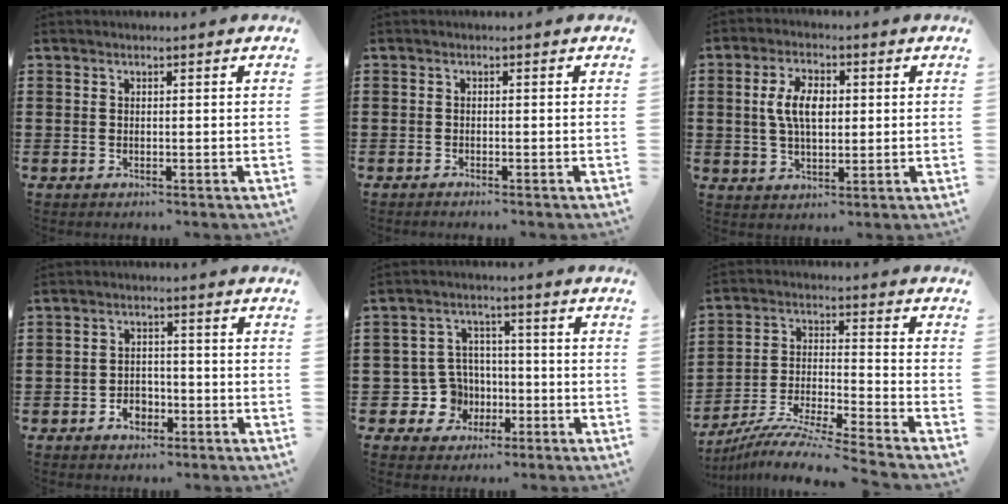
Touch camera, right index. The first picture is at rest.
{"total": 0.8, "force": [-0.8, -0.2, 0.0], "torque": [-0.002, -0.005, -0.016]}
{"total": 6.1, "force": [0.9, 3.0, 5.2], "torque": [-0.113, 0.011, 0.012]}
{"total": 3.1, "force": [-1.8, 2.2, 1.4], "torque": [-0.030, 0.004, -0.036]}
{"total": 6.9, "force": [-1.6, 6.3, 2.3], "torque": [-0.082, 0.009, -0.025]}
{"total": 7.9, "force": [-7.4, -1.2, 2.4], "torque": [-0.054, -0.018, -0.153]}